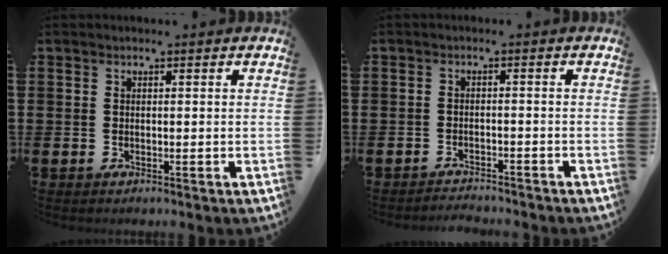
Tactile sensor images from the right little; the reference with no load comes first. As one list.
[{"total": 1.7, "force": [-1.7, -0.1, -0.2], "torque": [-0.001, 0.004, -0.037]}]